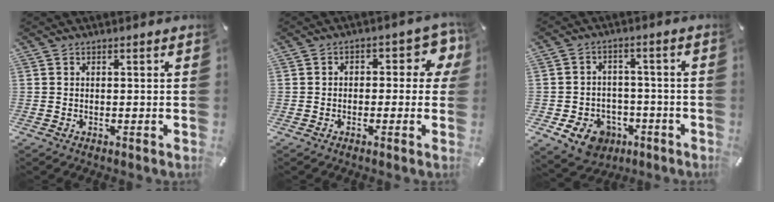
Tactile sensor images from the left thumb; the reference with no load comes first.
{"total": 6.7, "force": [0.5, 4.1, 5.3], "torque": [-0.068, 0.004, 0.003]}
{"total": 9.0, "force": [-4.4, 7.0, 3.7], "torque": [-0.071, 0.031, -0.077]}